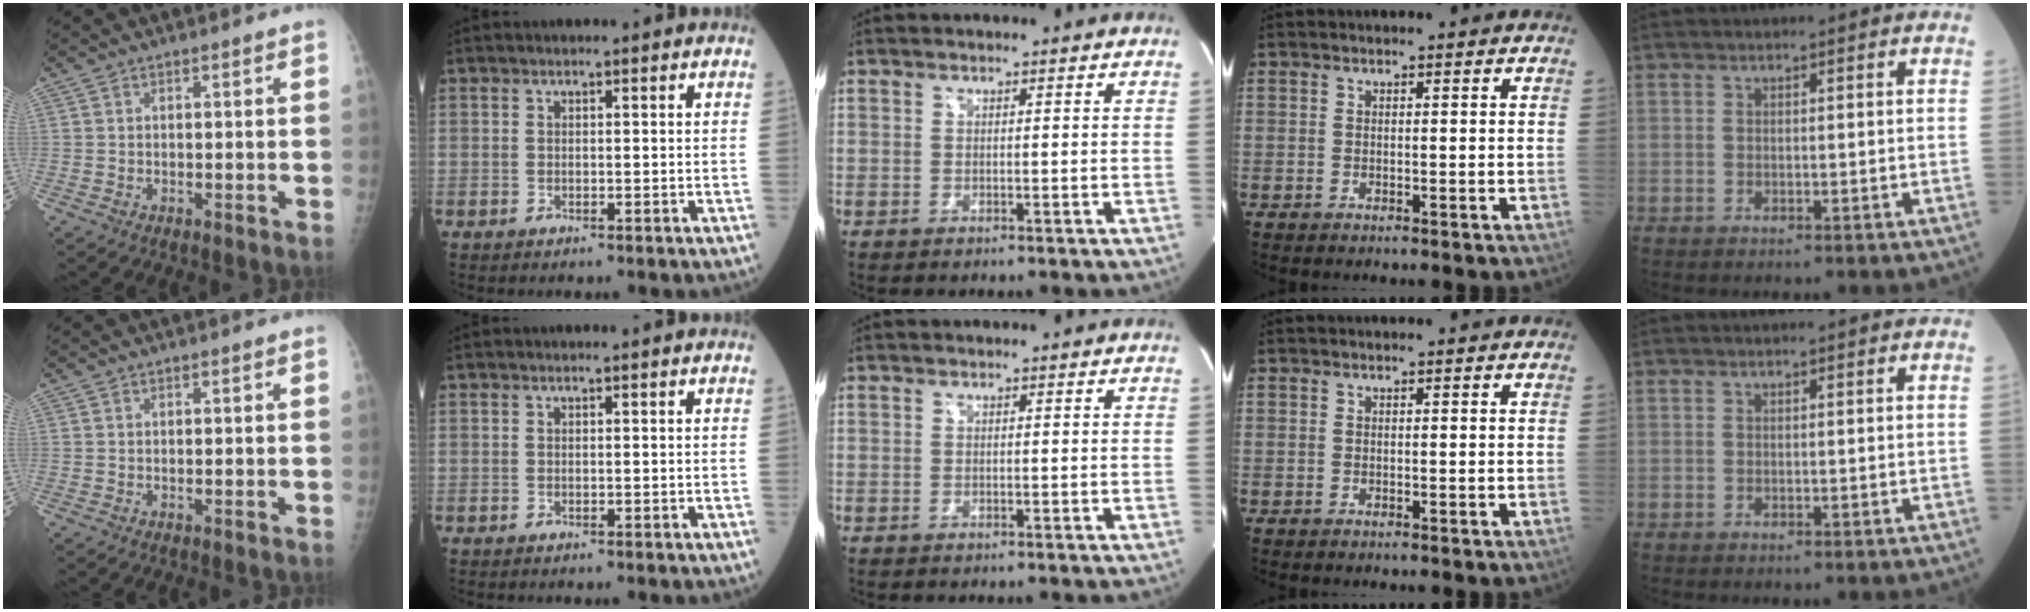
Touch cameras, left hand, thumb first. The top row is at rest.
{}